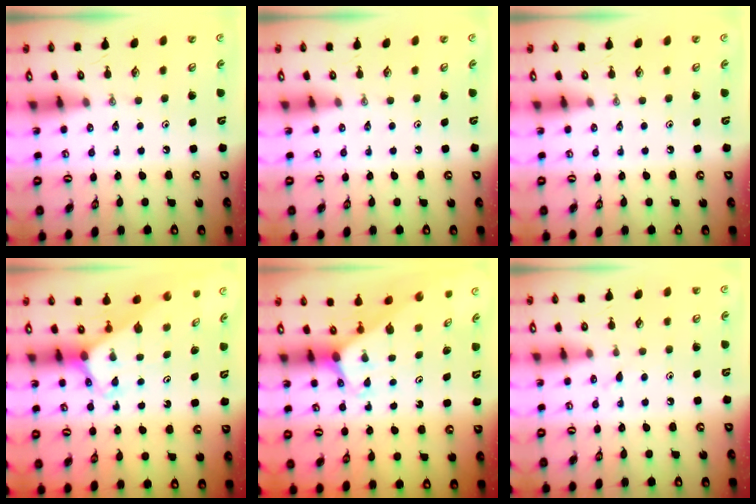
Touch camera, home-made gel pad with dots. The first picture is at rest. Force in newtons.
{"total": 0.0}
{"total": 0.0}
{"total": 2.8, "press": 2.8, "slide": 0.2}
{"total": 2.0, "press": 2.0, "slide": 0.1}
{"total": 7.3, "press": 7.3, "slide": 0.7}